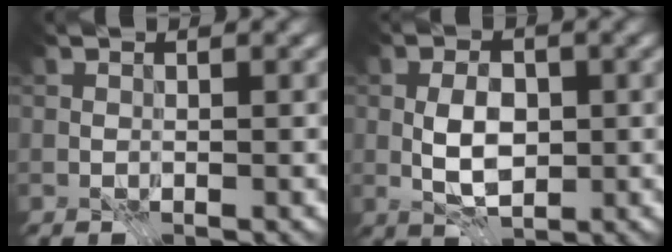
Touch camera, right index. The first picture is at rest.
{"total": 3.7, "force": [-0.9, 1.9, 3.0], "torque": [-0.051, -0.001, -0.020]}